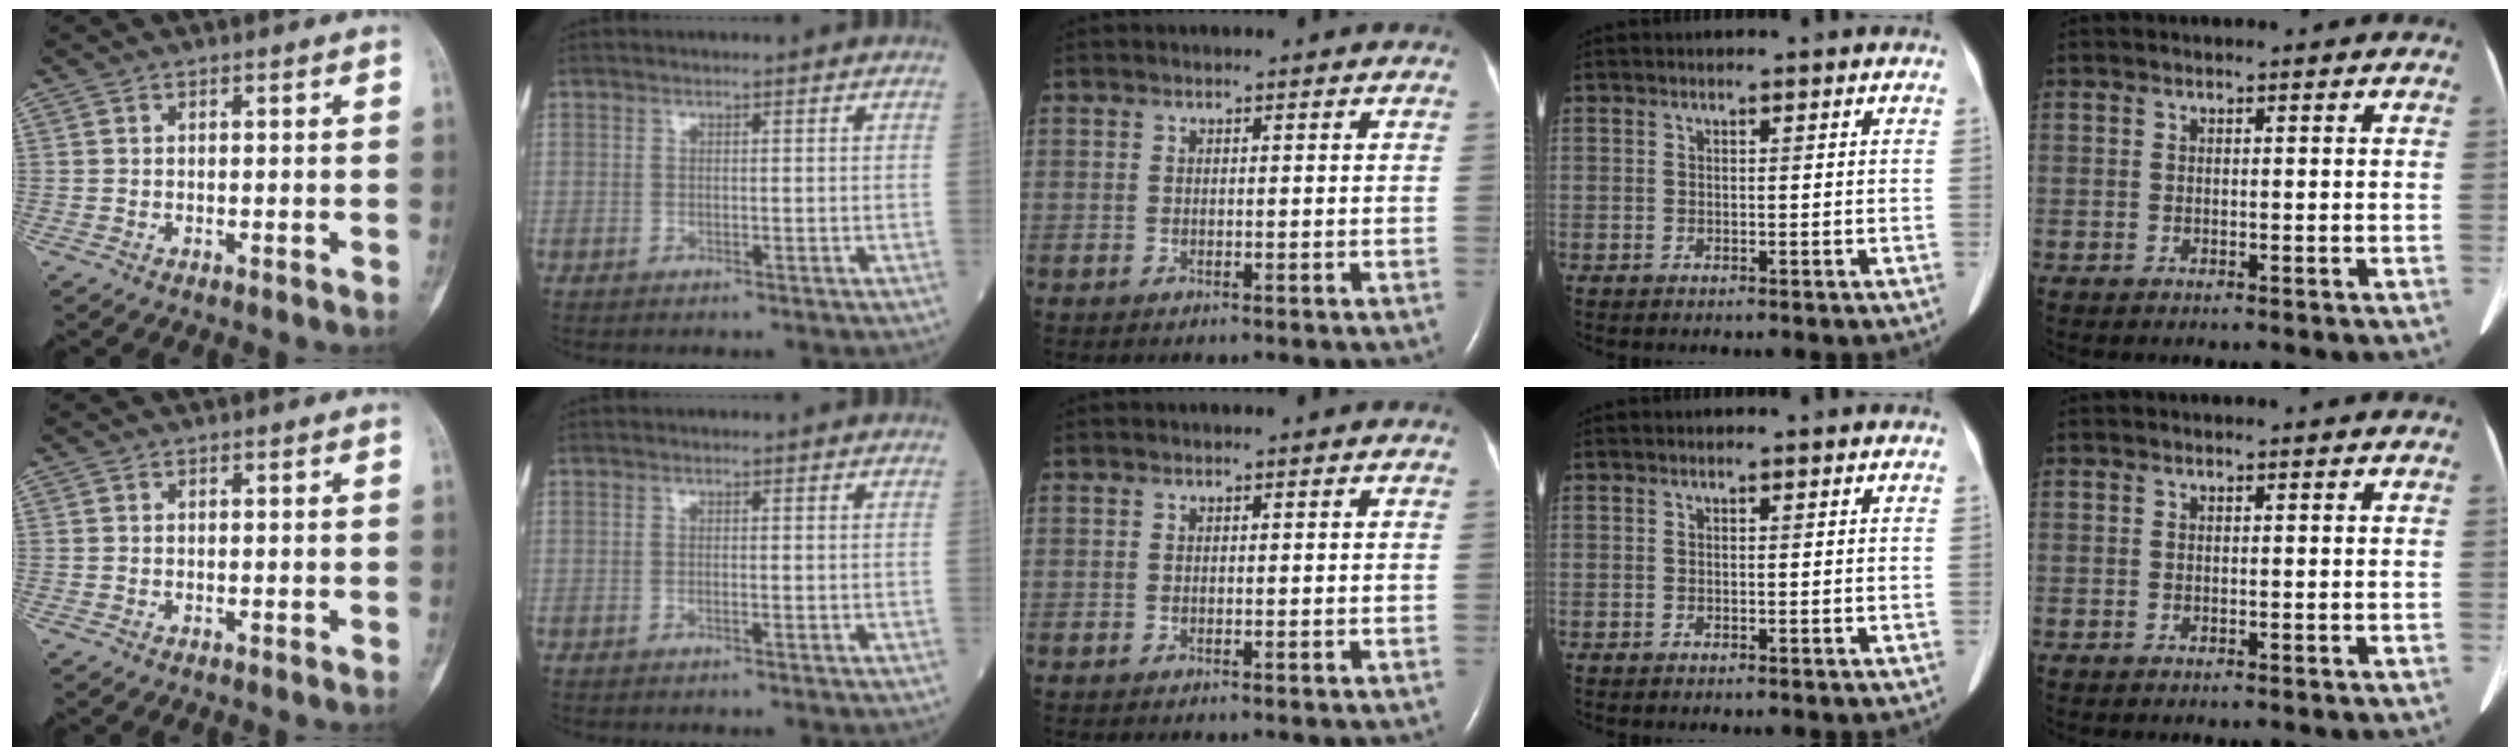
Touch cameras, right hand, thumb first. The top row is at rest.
{}